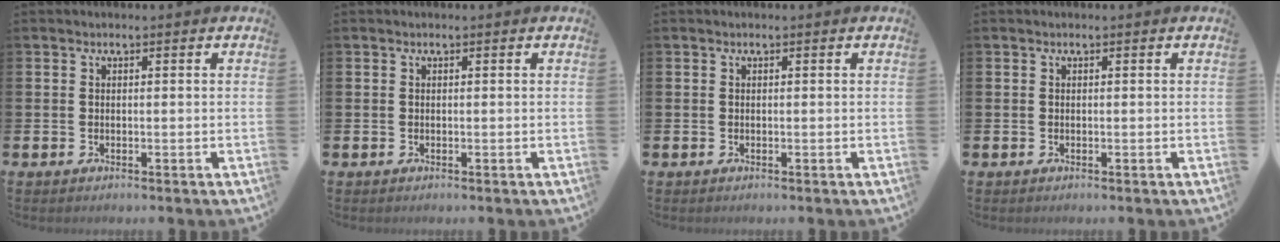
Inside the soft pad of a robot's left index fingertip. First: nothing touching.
{"total": 0.0}
{"total": 0.0}
{"total": 0.0}